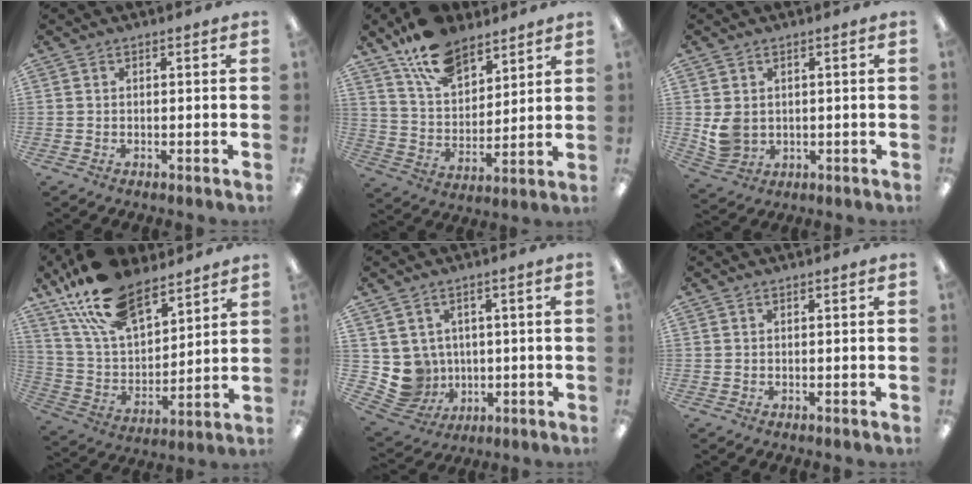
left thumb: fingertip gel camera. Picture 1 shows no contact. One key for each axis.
{"total": 14.7, "fx": 10.9, "fy": 7.4, "fz": 6.5, "tx": -0.127, "ty": -0.051, "tz": 0.205}
{"total": 5.2, "fx": 1.0, "fy": 4.5, "fz": 2.5, "tx": -0.056, "ty": 0.001, "tz": 0.023}
{"total": 20.6, "fx": 14.9, "fy": 9.6, "fz": 10.6, "tx": -0.213, "ty": -0.070, "tz": 0.272}
{"total": 7.4, "fx": 1.2, "fy": 7.2, "fz": 1.1, "tx": -0.061, "ty": -0.013, "tz": 0.035}
{"total": 0.0}